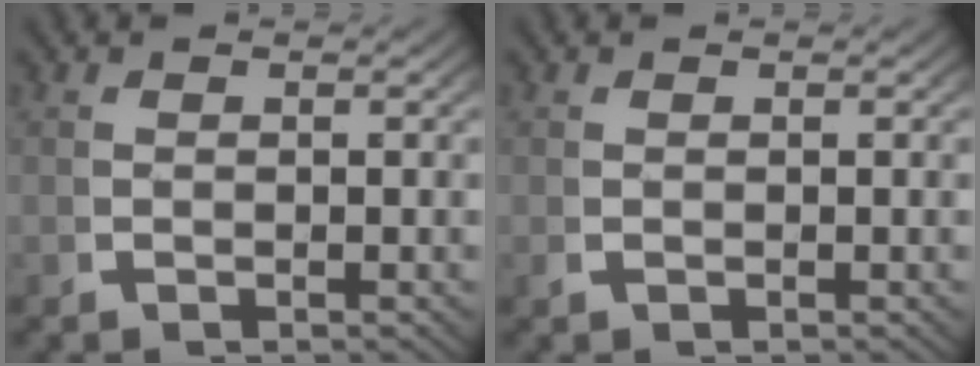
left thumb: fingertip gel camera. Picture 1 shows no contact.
{"total": 0.0}